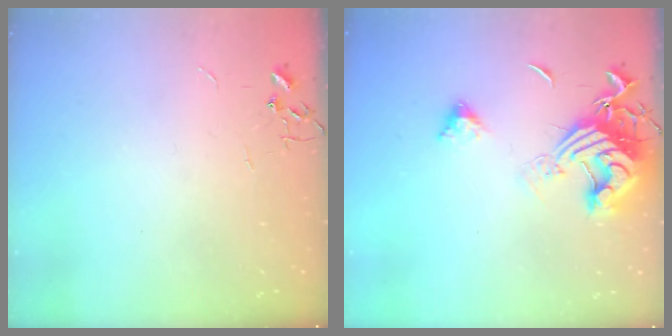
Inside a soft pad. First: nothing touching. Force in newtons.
{"total": 15.3, "press": 15.2, "slide": 1.7}